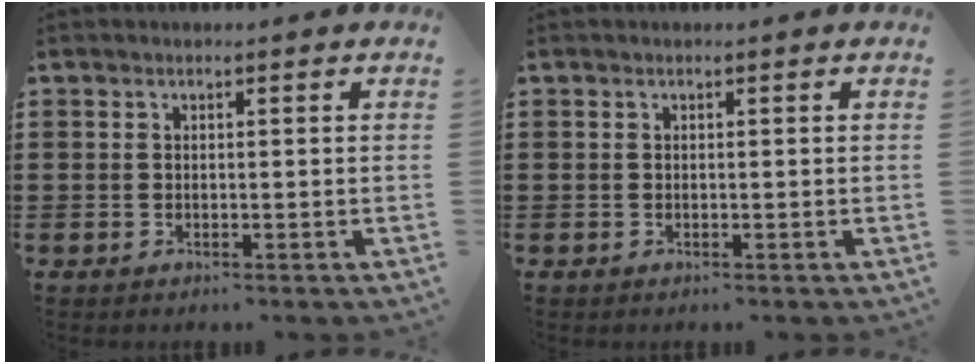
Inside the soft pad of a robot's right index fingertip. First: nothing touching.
{"total": 0.0}